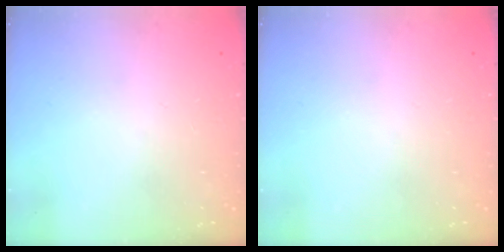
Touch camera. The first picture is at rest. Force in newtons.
{"total": 0.0}